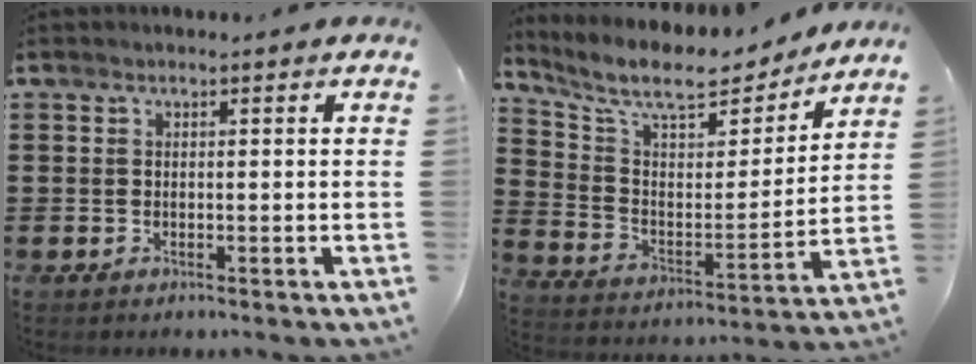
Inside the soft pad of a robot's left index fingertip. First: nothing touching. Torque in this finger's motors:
{"motor_torque": [2.14, 0.00, 0.36, 0.12]}